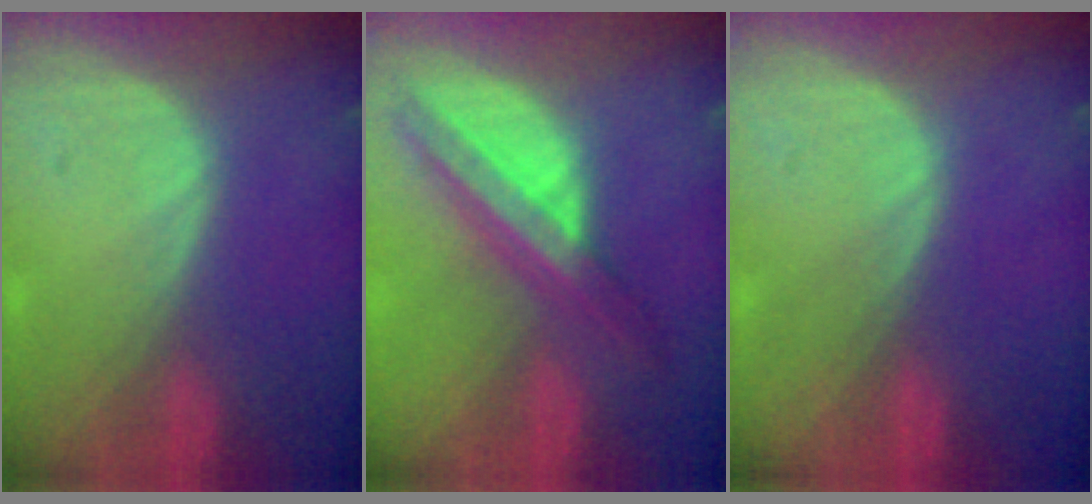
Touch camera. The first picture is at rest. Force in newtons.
{"total": 8.2, "press": 6.9, "slide": 4.4}
{"total": 0.0}